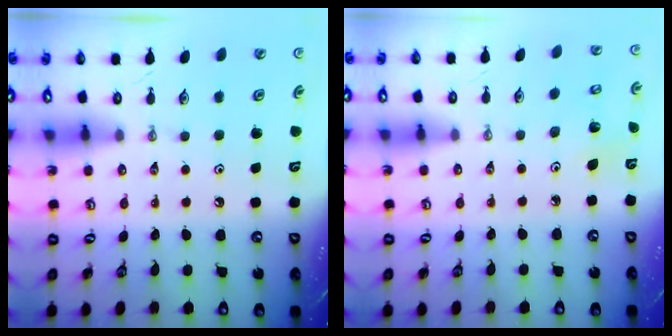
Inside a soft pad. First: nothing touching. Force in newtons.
{"total": 2.7, "press": 2.7, "slide": 0.2}